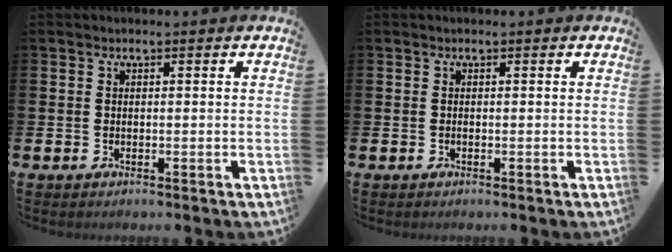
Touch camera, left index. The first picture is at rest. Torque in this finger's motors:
{"motor_torque": [0.16, 0.03, -0.02, -0.01]}